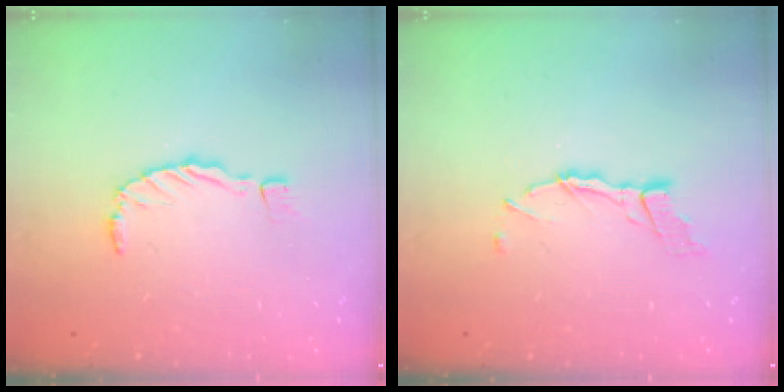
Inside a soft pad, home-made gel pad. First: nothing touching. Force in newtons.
{"total": 7.7, "press": 7.7, "slide": 0.7}